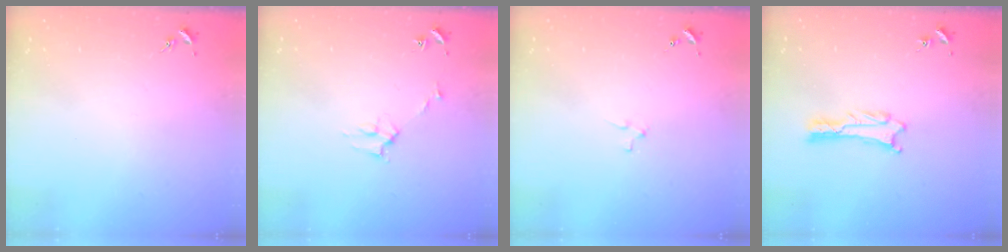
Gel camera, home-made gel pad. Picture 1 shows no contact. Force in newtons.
{"total": 2.7, "press": 2.7, "slide": 0.3}
{"total": 2.0, "press": 2.0, "slide": 0.2}
{"total": 1.0, "press": 1.0, "slide": 0.1}